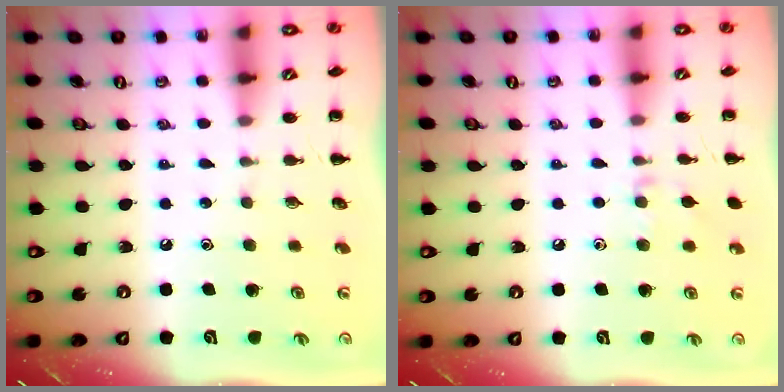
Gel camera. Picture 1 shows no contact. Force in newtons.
{"total": 6.5, "press": 6.2, "slide": 2.0}